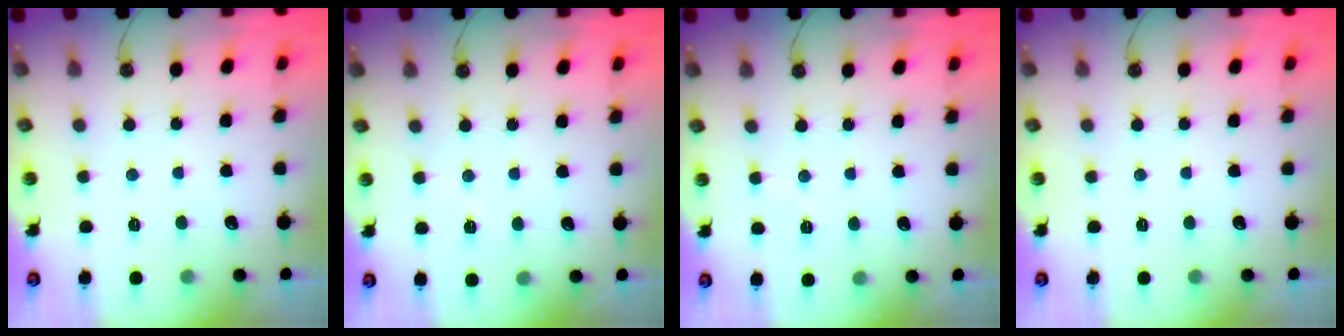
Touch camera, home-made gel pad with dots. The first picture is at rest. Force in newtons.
{"total": 3.3, "press": 3.2, "slide": 0.6}
{"total": 3.0, "press": 2.4, "slide": 1.7}
{"total": 0.0}